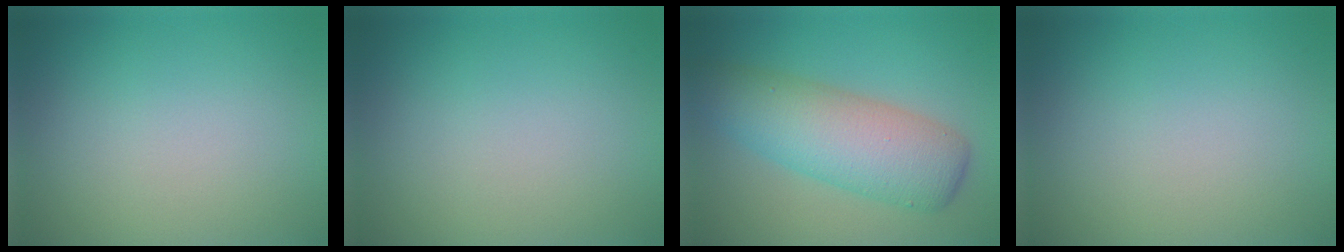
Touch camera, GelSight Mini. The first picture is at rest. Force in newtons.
{"total": 0.0}
{"total": 7.6, "press": 7.6, "slide": 0.2}
{"total": 0.0}